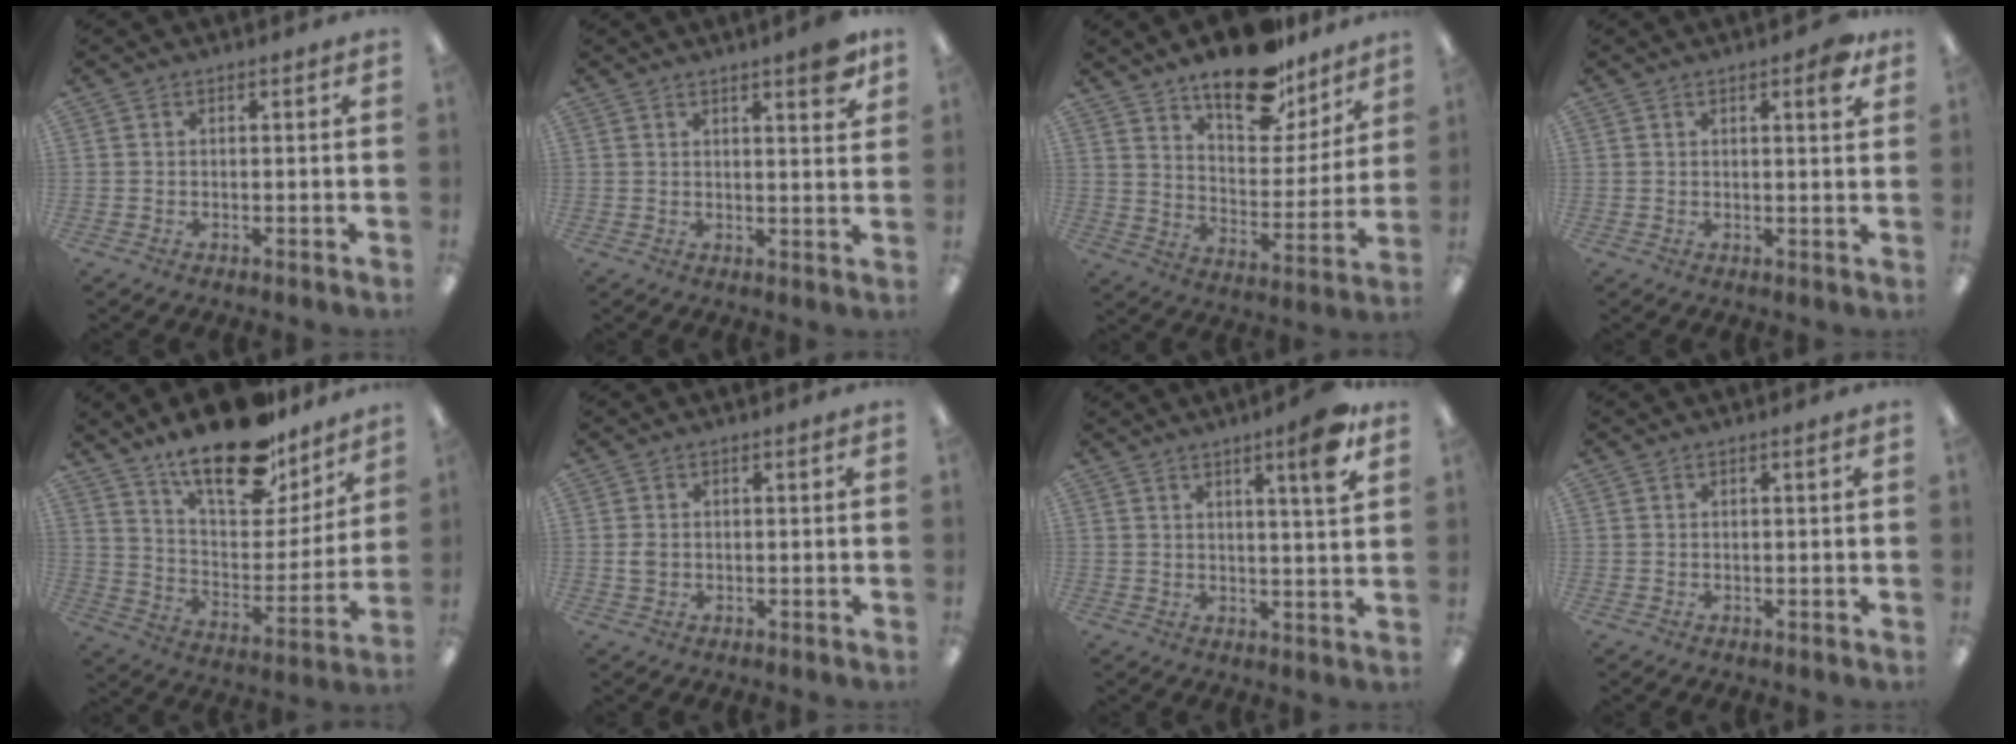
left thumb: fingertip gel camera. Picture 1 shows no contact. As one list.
[{"total": 6.2, "force": [4.3, 1.2, 4.3], "torque": [-0.054, -0.021, 0.067]}, {"total": 17.7, "force": [14.0, 7.1, 8.0], "torque": [-0.120, -0.097, 0.242]}, {"total": 3.9, "force": [2.3, 1.0, 3.1], "torque": [-0.042, -0.008, 0.034]}, {"total": 22.1, "force": [17.0, 8.5, 11.3], "torque": [-0.178, -0.115, 0.293]}, {"total": 1.9, "force": [0.1, 1.3, 1.3], "torque": [-0.026, 0.004, 0.000]}, {"total": 7.6, "force": [4.9, 0.5, 5.9], "torque": [-0.086, -0.024, 0.072]}, {"total": 1.0, "force": [0.4, 0.1, 0.9], "torque": [-0.017, 0.001, 0.007]}]